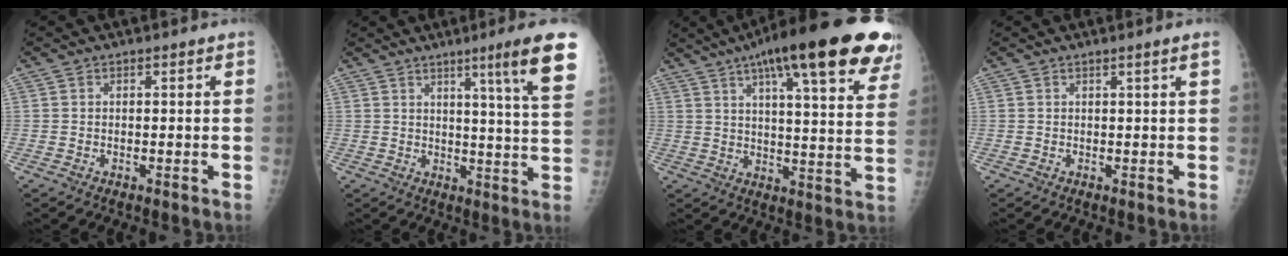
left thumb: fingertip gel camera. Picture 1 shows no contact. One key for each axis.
{"total": 13.4, "fx": 7.3, "fy": -1.4, "fz": 11.2, "tx": -0.150, "ty": -0.046, "tz": 0.087}
{"total": 27.9, "fx": 17.0, "fy": 6.5, "fz": 21.2, "tx": -0.274, "ty": -0.019, "tz": 0.223}
{"total": 1.3, "fx": 0.5, "fy": -0.6, "fz": 1.1, "tx": -0.025, "ty": -0.004, "tz": 0.014}